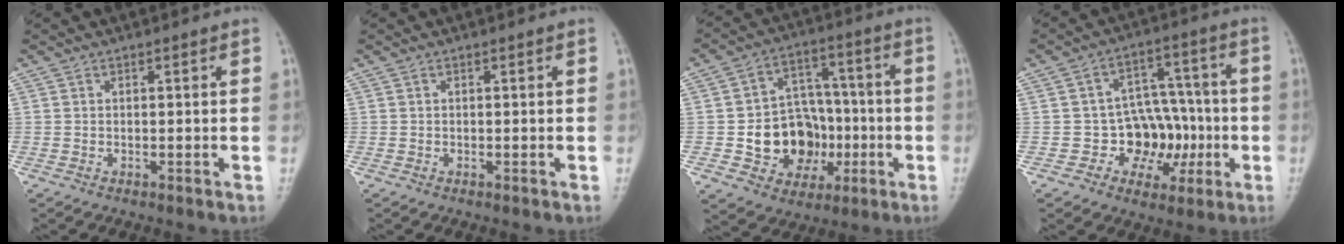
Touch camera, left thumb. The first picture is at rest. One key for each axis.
{"total": 0.0}
{"total": 15.1, "fx": -3.2, "fy": 11.8, "fz": 8.9, "tx": -0.081, "ty": 0.032, "tz": -0.045}
{"total": 11.6, "fx": -2.5, "fy": 9.1, "fz": 6.8, "tx": -0.037, "ty": 0.035, "tz": -0.037}